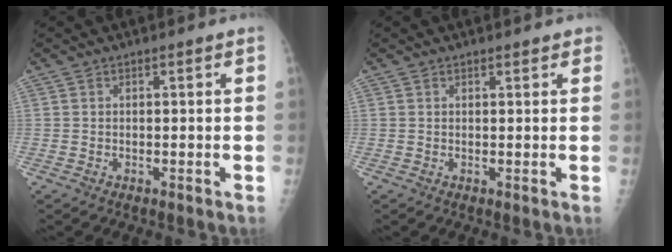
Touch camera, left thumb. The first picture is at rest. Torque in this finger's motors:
{"motor_torque": [-0.15, 0.22, 0.09, 0.07, 0.04]}